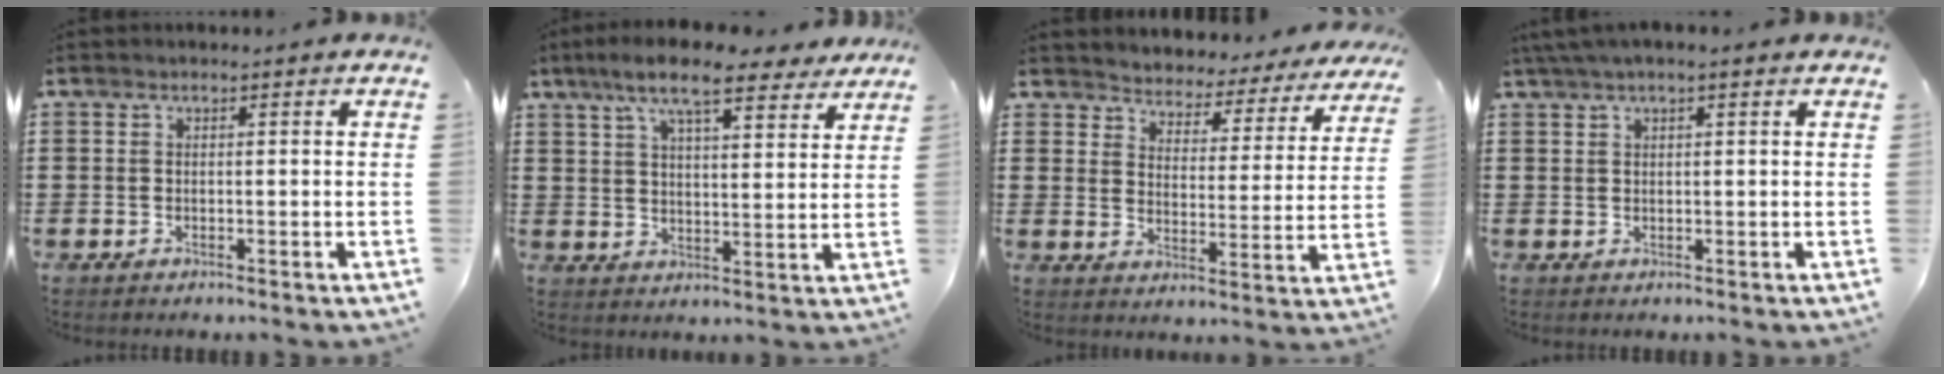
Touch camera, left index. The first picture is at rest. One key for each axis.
{"total": 10.1, "fx": 8.0, "fy": 1.8, "fz": 6.0, "tx": -0.130, "ty": -0.016, "tz": 0.142}
{"total": 3.4, "fx": 3.3, "fy": 0.2, "fz": -0.8, "tx": -0.012, "ty": -0.035, "tz": 0.049}
{"total": 1.9, "fx": 1.3, "fy": 0.2, "fz": 1.4, "tx": -0.029, "ty": 0.002, "tz": 0.024}